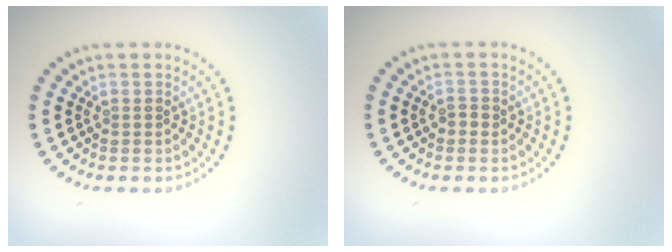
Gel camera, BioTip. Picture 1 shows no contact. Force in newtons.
{"total": 0.9, "press": 0.9, "slide": 0.3}